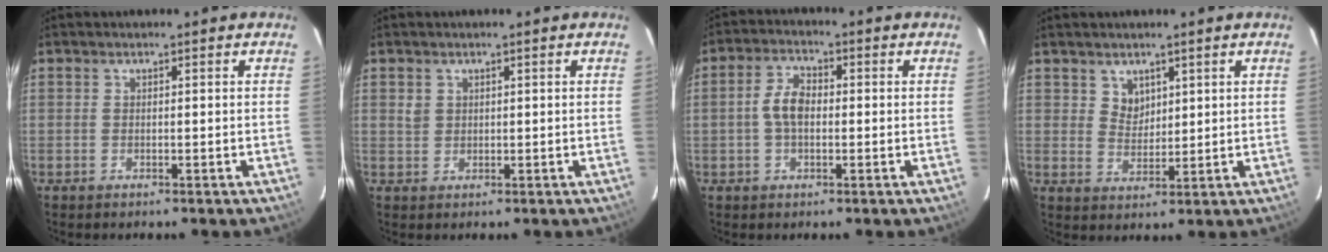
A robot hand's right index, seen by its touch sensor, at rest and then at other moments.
{"total": 1.9, "force": [0.7, 1.6, 0.5], "torque": [-0.007, 0.006, 0.014]}
{"total": 5.1, "force": [-0.3, 3.0, 4.2], "torque": [-0.087, 0.014, -0.005]}
{"total": 3.6, "force": [2.2, 2.8, 0.7], "torque": [-0.005, 0.003, 0.044]}